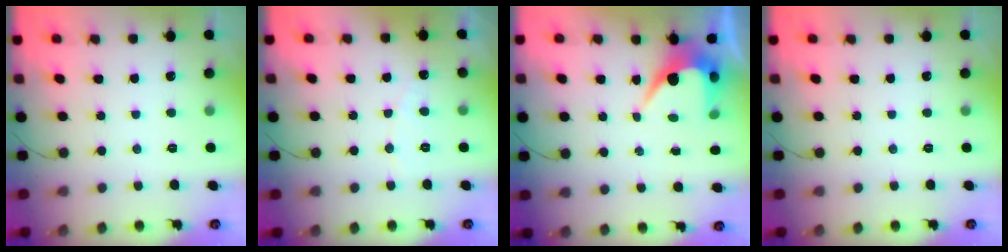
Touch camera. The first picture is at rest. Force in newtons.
{"total": 2.8, "press": 2.8, "slide": 0.2}
{"total": 6.8, "press": 6.8, "slide": 0.5}
{"total": 0.0}